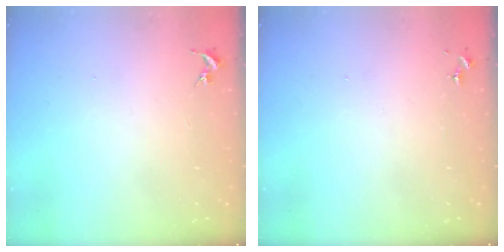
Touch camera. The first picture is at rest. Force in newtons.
{"total": 0.0}